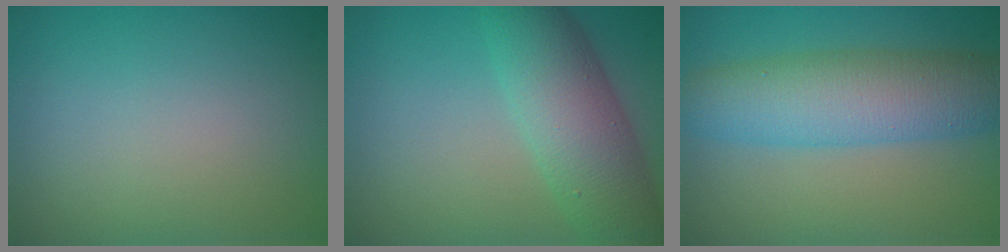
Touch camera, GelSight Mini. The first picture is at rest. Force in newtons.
{"total": 7.4, "press": 7.4, "slide": 0.2}
{"total": 7.2, "press": 7.2, "slide": 0.2}